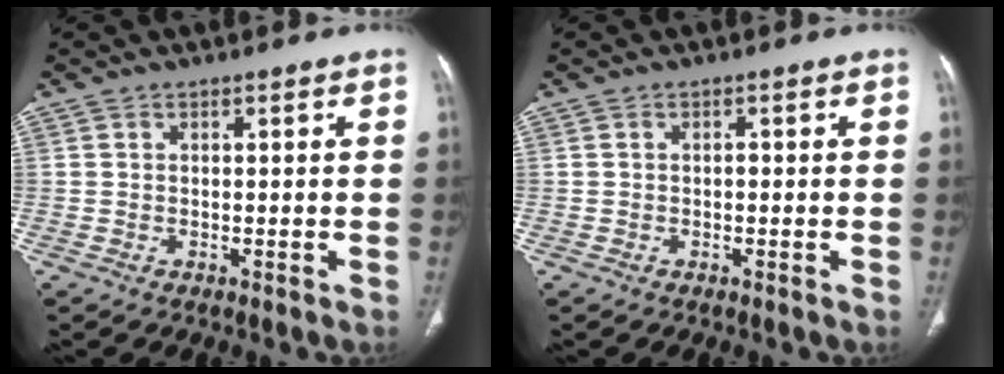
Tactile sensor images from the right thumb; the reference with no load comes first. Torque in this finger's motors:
{"motor_torque": [0.12, 0.07, 0.30, 0.14, -0.01]}